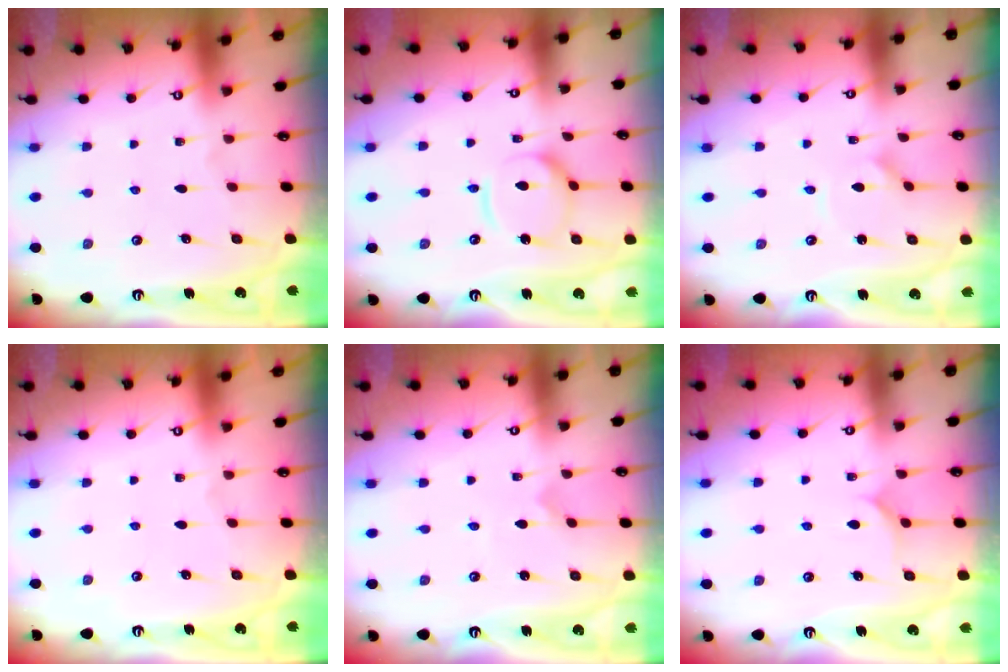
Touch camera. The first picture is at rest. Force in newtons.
{"total": 12.7, "press": 12.7, "slide": 1.1}
{"total": 0.8, "press": 0.8, "slide": 0.2}
{"total": 0.0}
{"total": 0.0}
{"total": 5.4, "press": 5.4, "slide": 0.6}